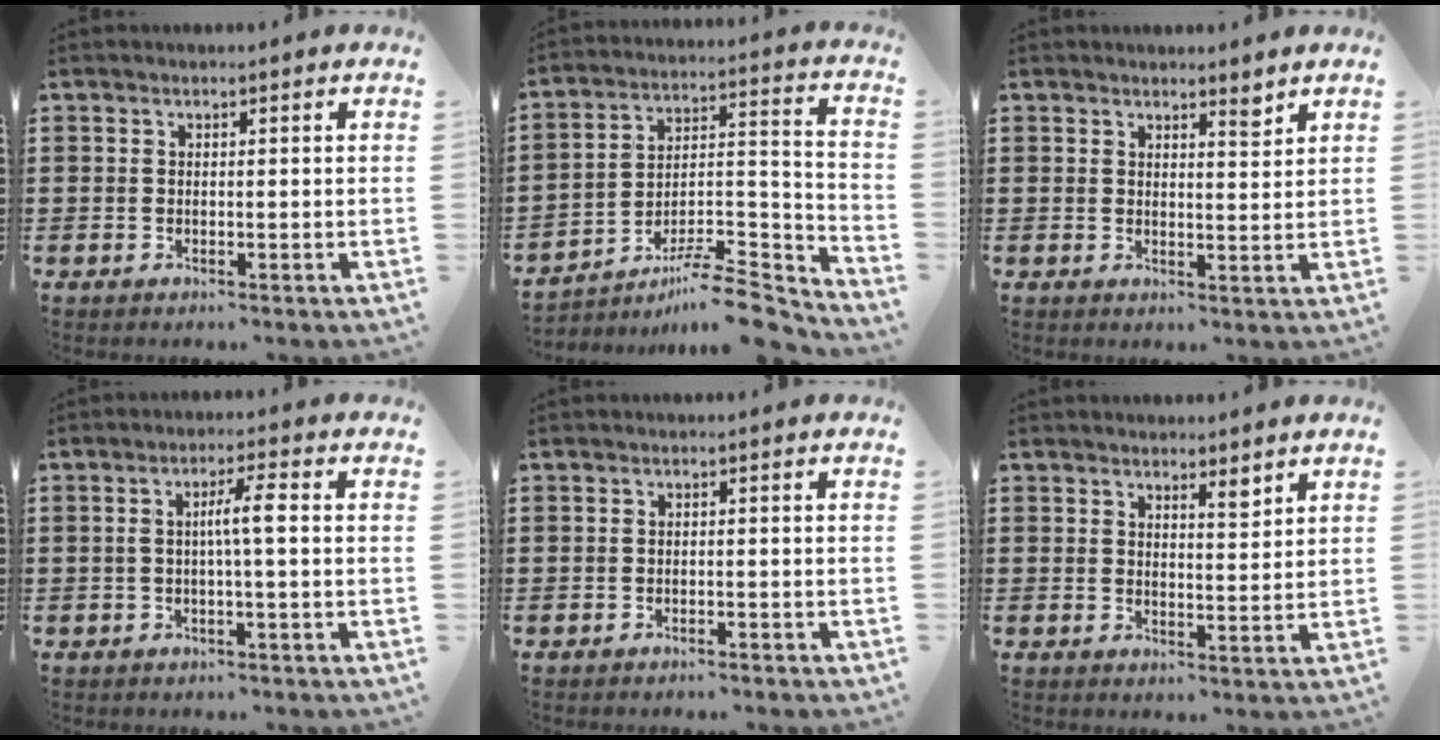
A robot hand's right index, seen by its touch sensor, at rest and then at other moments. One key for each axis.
{"total": 8.7, "fx": -7.2, "fy": 2.2, "fz": 4.3, "tx": -0.056, "ty": 0.021, "tz": -0.135}
{"total": 2.3, "fx": 2.0, "fy": 0.4, "fz": 1.0, "tx": -0.015, "ty": -0.001, "tz": 0.036}
{"total": 4.0, "fx": -0.1, "fy": 0.2, "fz": 4.0, "tx": -0.076, "ty": 0.003, "tz": -0.007}
{"total": 1.0, "fx": -1.0, "fy": 0.0, "fz": 0.2, "tx": -0.009, "ty": -0.002, "tz": -0.020}
{"total": 2.4, "fx": 2.1, "fy": 0.5, "fz": 1.1, "tx": -0.016, "ty": 0.001, "tz": 0.037}